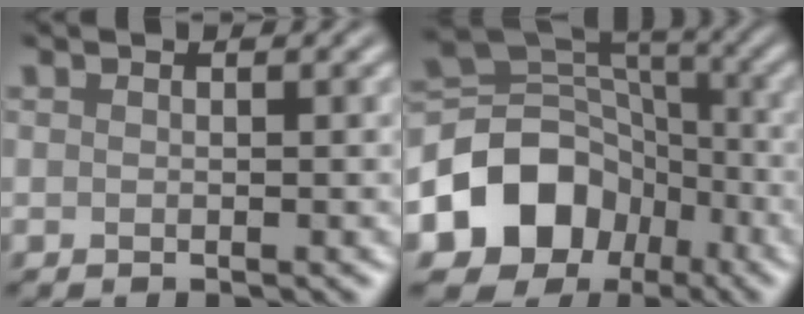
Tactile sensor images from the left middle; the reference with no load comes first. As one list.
[{"total": 9.6, "force": [-3.7, 7.7, 4.3], "torque": [-0.064, 0.006, -0.074]}]